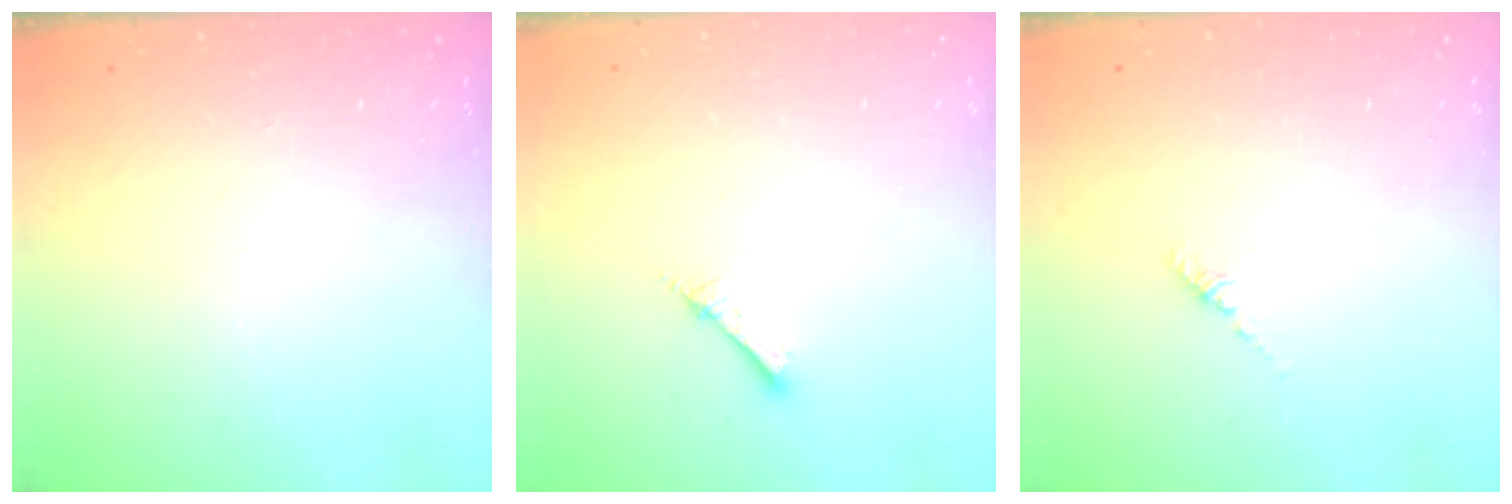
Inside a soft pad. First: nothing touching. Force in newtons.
{"total": 2.4, "press": 2.4, "slide": 0.2}
{"total": 1.2, "press": 1.1, "slide": 0.5}